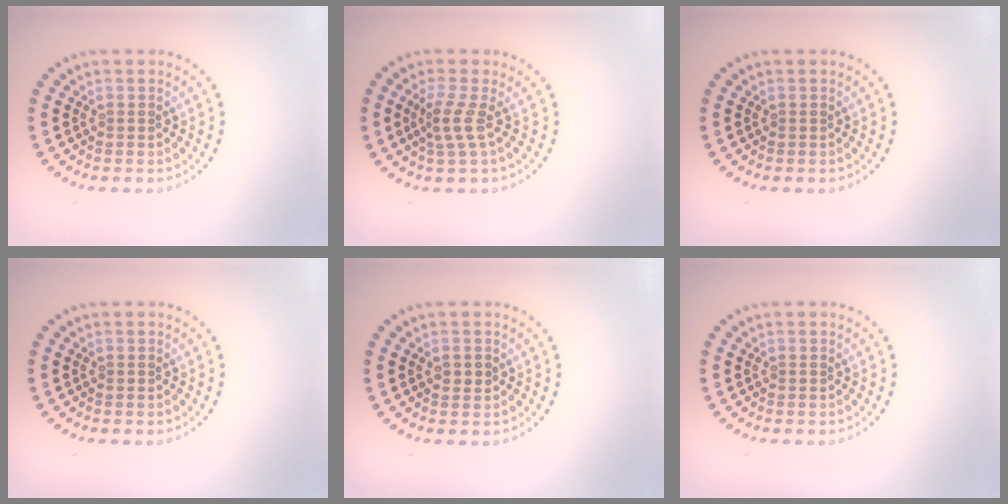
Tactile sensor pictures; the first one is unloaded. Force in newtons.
{"total": 2.1, "press": 1.5, "slide": 1.5}
{"total": 0.0}
{"total": 0.0}
{"total": 1.1, "press": 1.1, "slide": 0.1}
{"total": 0.0}